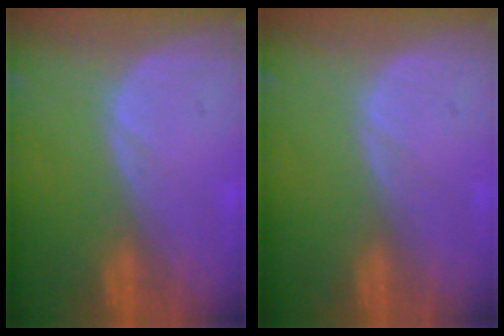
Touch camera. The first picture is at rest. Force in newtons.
{"total": 0.0}